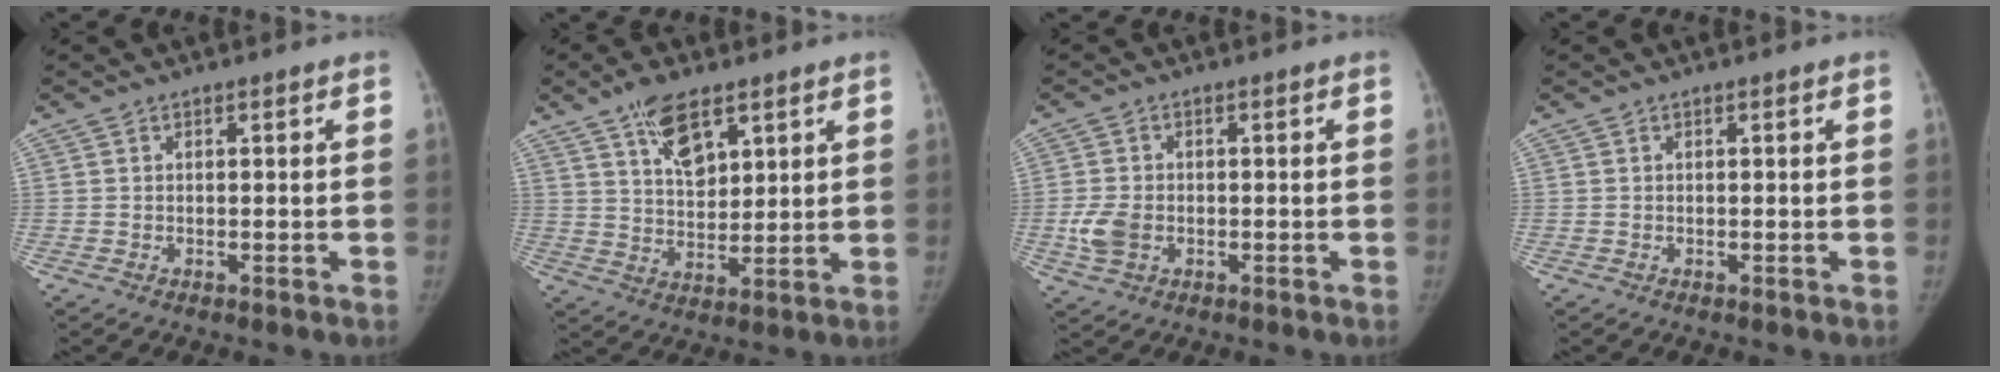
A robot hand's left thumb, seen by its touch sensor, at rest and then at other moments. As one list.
[{"total": 8.7, "force": [5.1, 4.2, 5.6], "torque": [-0.073, -0.031, 0.094]}, {"total": 5.3, "force": [-1.2, 3.8, 3.4], "torque": [-0.070, 0.002, -0.022]}, {"total": 0.0}]